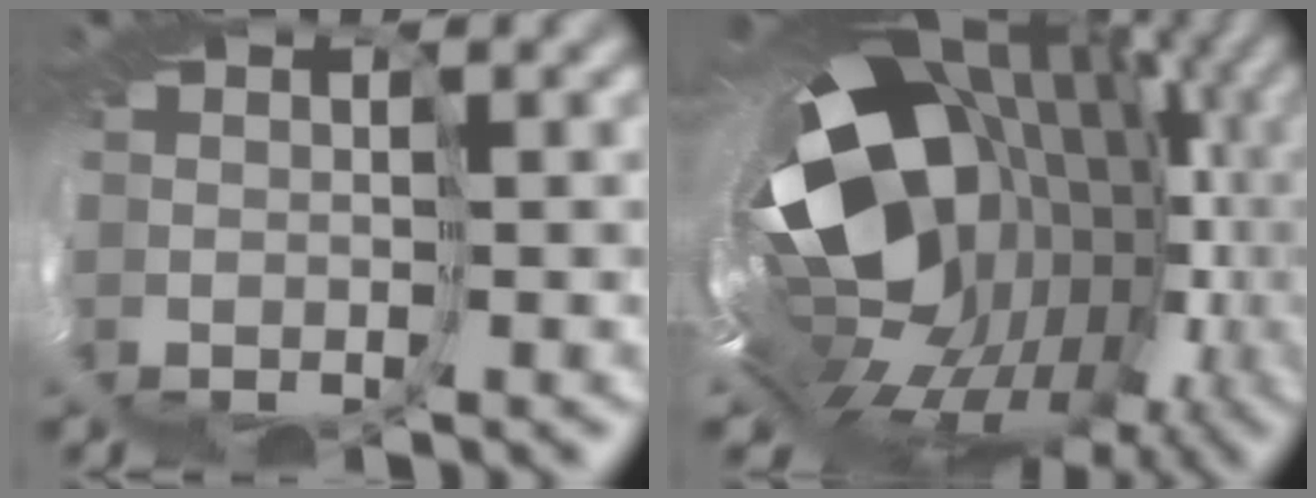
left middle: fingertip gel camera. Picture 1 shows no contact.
{"total": 16.8, "force": [-0.3, 11.5, 12.3], "torque": [-0.194, -0.024, -0.018]}